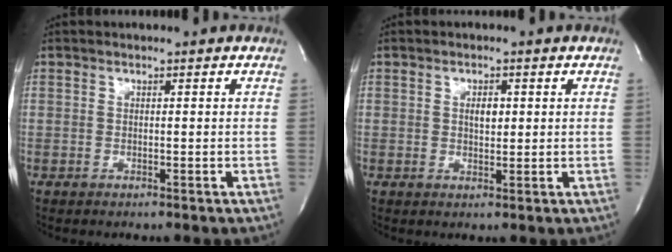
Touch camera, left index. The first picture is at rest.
{"total": 2.1, "force": [0.4, 1.2, 1.8], "torque": [-0.028, -0.005, 0.005]}